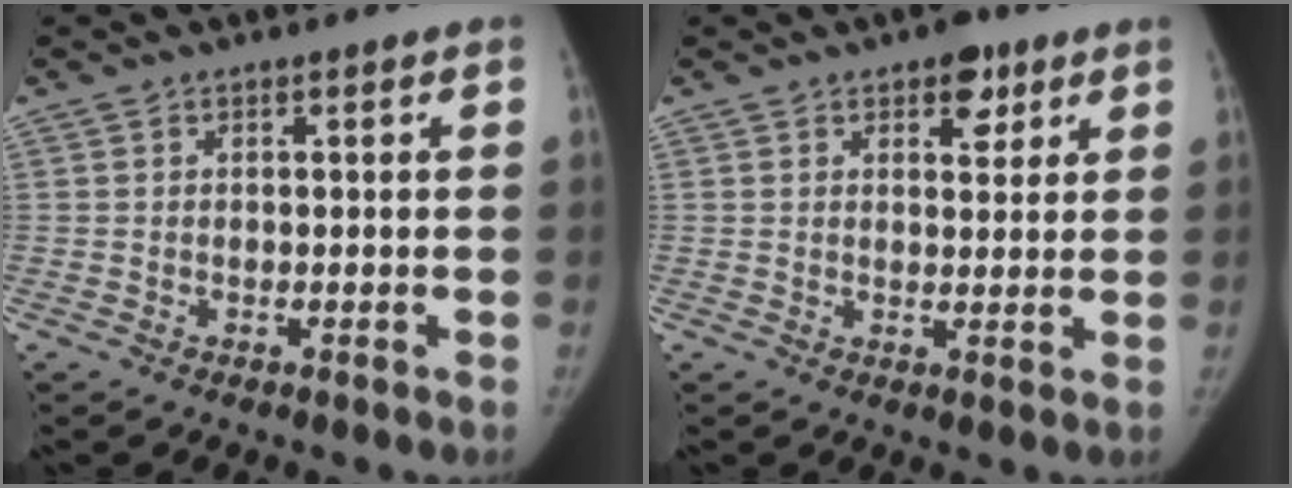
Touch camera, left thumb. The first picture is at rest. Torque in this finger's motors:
{"motor_torque": [0.64, -0.22, 0.83, -0.54, 0.15]}